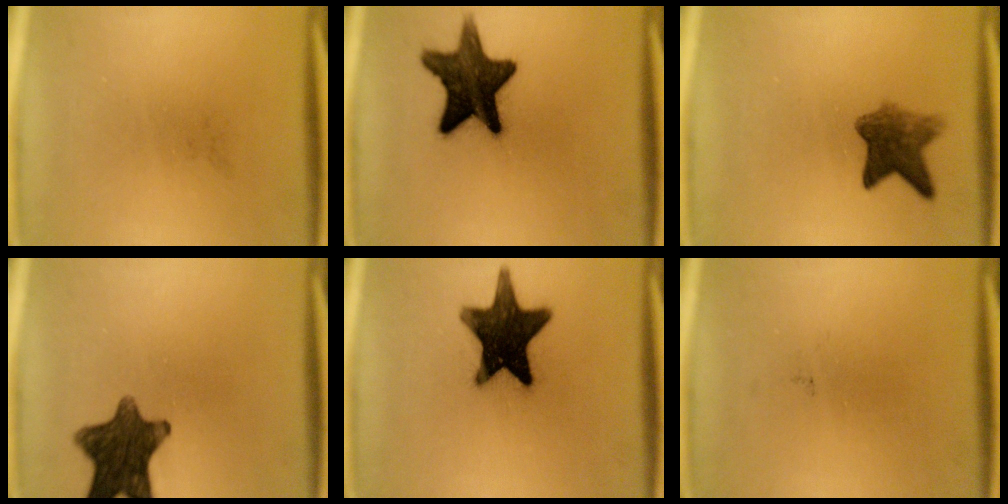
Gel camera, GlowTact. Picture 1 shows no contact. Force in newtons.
{"total": 15.2}
{"total": 6.1}
{"total": 11.4}
{"total": 17.2}
{"total": 0.0}